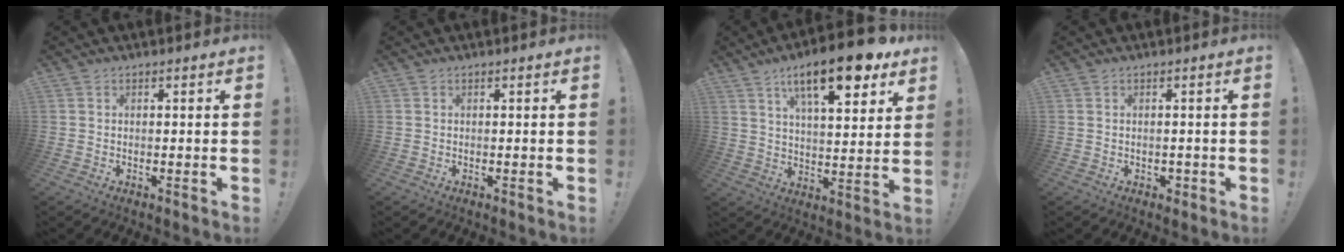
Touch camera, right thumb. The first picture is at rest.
{"total": 0.0}
{"total": 17.6, "force": [9.9, 5.3, 13.5], "torque": [-0.209, -0.048, 0.155]}
{"total": 1.4, "force": [-0.4, 1.2, 0.6], "torque": [0.001, 0.000, -0.010]}